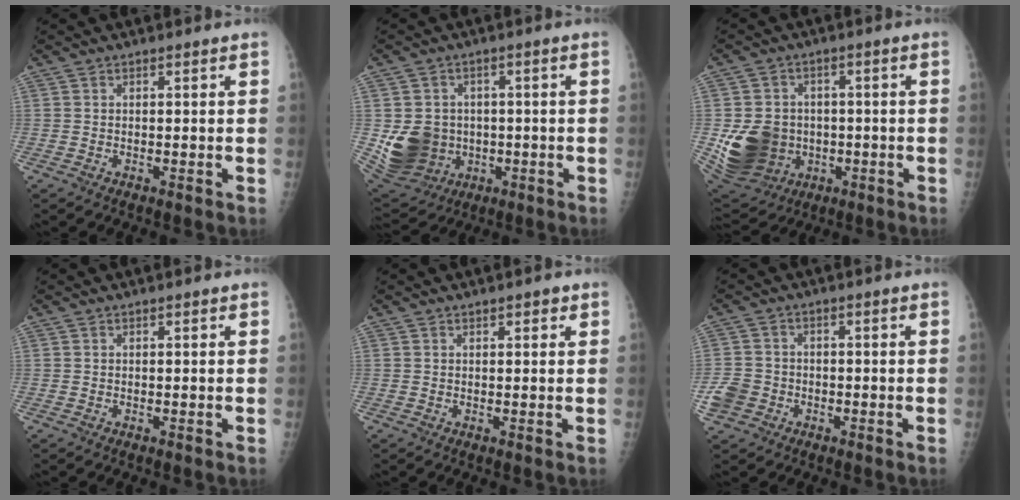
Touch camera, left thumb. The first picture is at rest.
{"total": 11.7, "force": [-1.2, 10.4, 5.2], "torque": [-0.078, 0.003, 0.001]}
{"total": 14.2, "force": [-2.2, 12.1, 7.1], "torque": [-0.120, 0.002, -0.017]}
{"total": 0.0}
{"total": 1.4, "force": [0.8, 0.6, 0.9], "torque": [-0.004, -0.001, 0.009]}
{"total": 5.0, "force": [-2.1, 4.3, 1.6], "torque": [-0.027, 0.017, -0.039]}